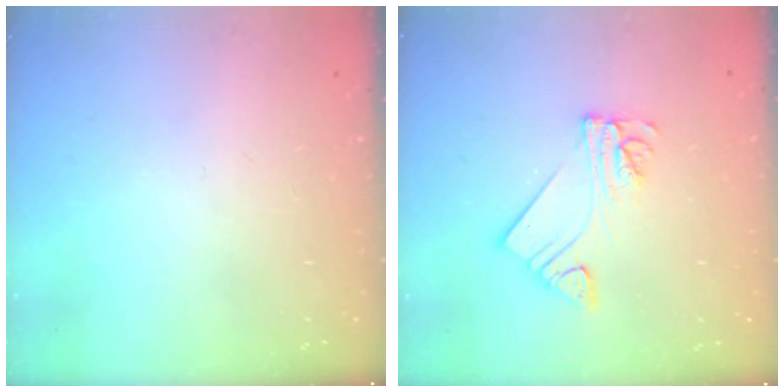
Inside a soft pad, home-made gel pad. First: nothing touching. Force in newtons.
{"total": 7.9, "press": 7.9, "slide": 0.8}